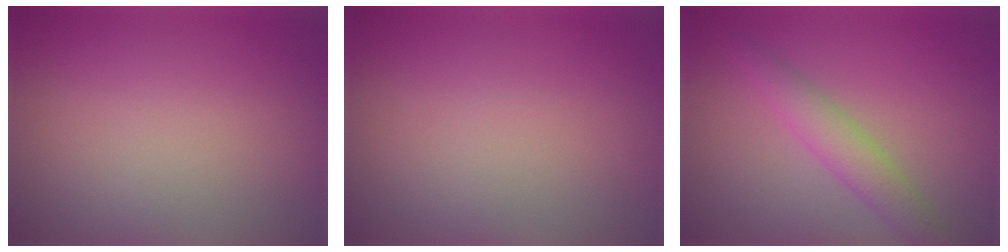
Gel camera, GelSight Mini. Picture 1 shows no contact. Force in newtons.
{"total": 0.0}
{"total": 2.9, "press": 2.9, "slide": 0.1}